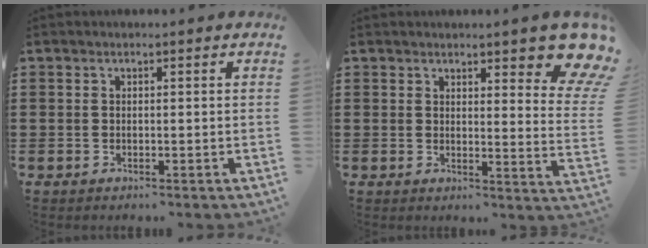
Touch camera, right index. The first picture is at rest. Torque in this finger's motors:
{"motor_torque": [0.57, 0.38, 0.35, 0.09]}